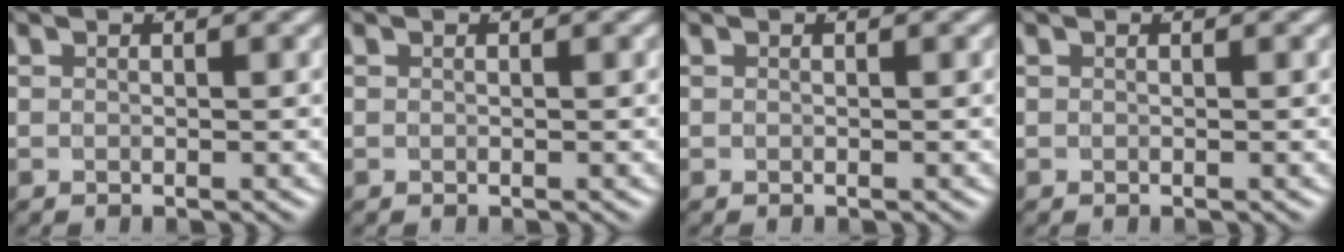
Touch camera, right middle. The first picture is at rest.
{"total": 0.0}
{"total": 0.0}
{"total": 0.0}